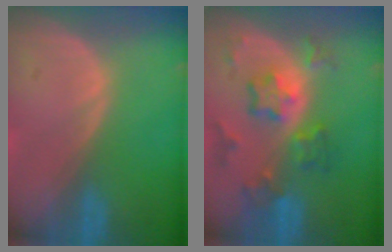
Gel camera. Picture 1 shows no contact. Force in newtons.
{"total": 8.1, "press": 7.0, "slide": 4.0}